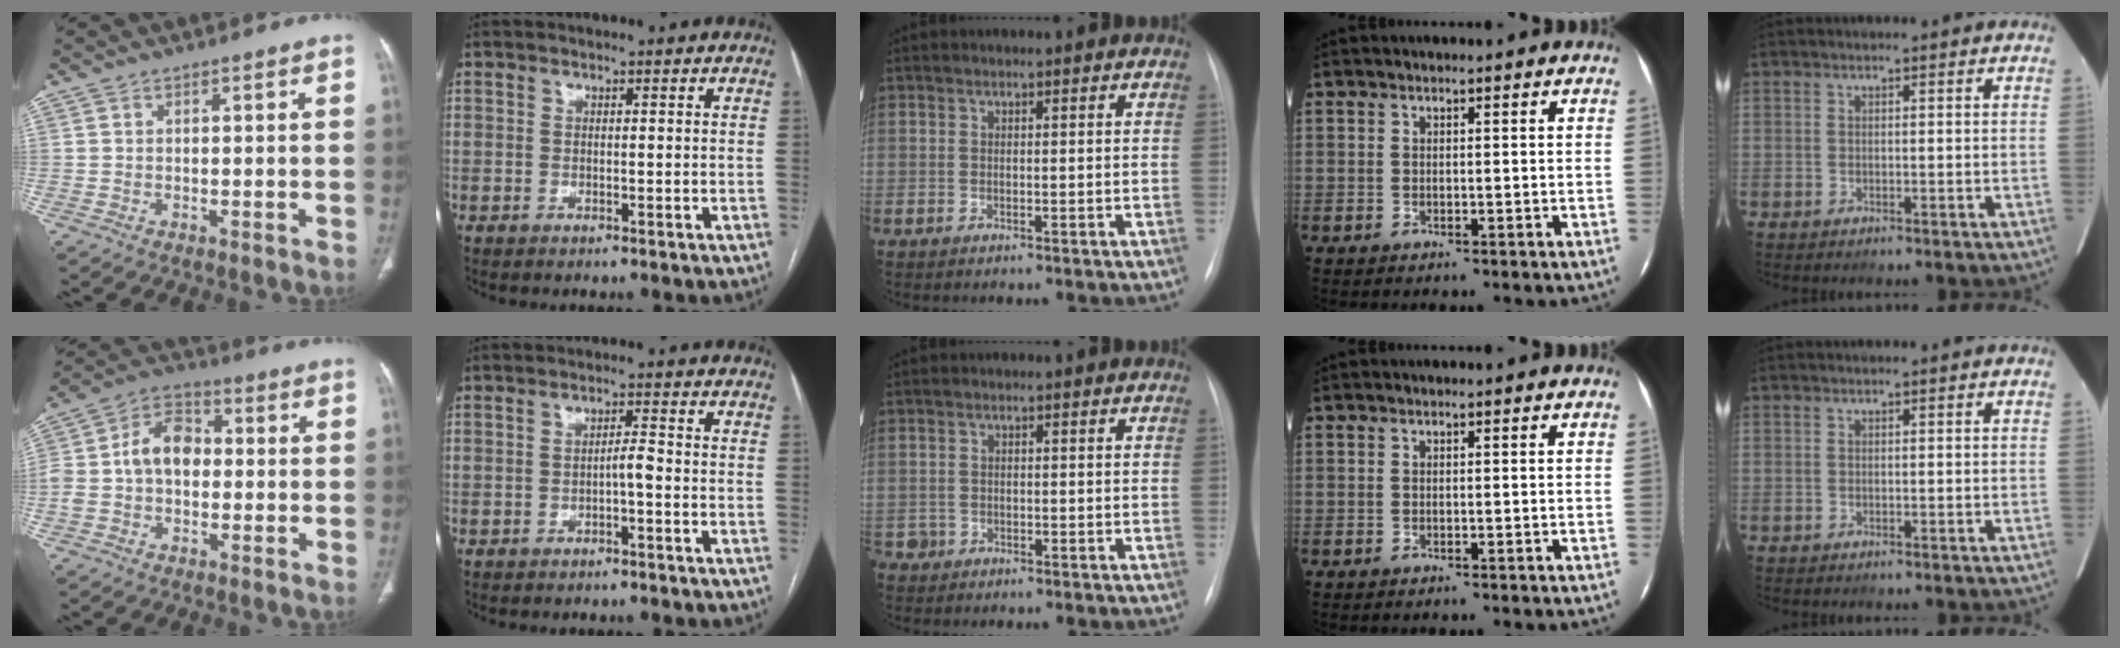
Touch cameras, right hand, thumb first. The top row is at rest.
{"thumb": {"total": 10.4, "force": [-0.1, 7.3, 7.4], "torque": [-0.126, 0.034, -0.013]}, "index": {"total": 1.8, "force": [-0.7, 0.0, 1.6], "torque": [-0.026, 0.003, -0.013]}, "middle": {"total": 1.3, "force": [-0.9, 1.0, -0.2], "torque": [0.001, 0.006, -0.017]}}